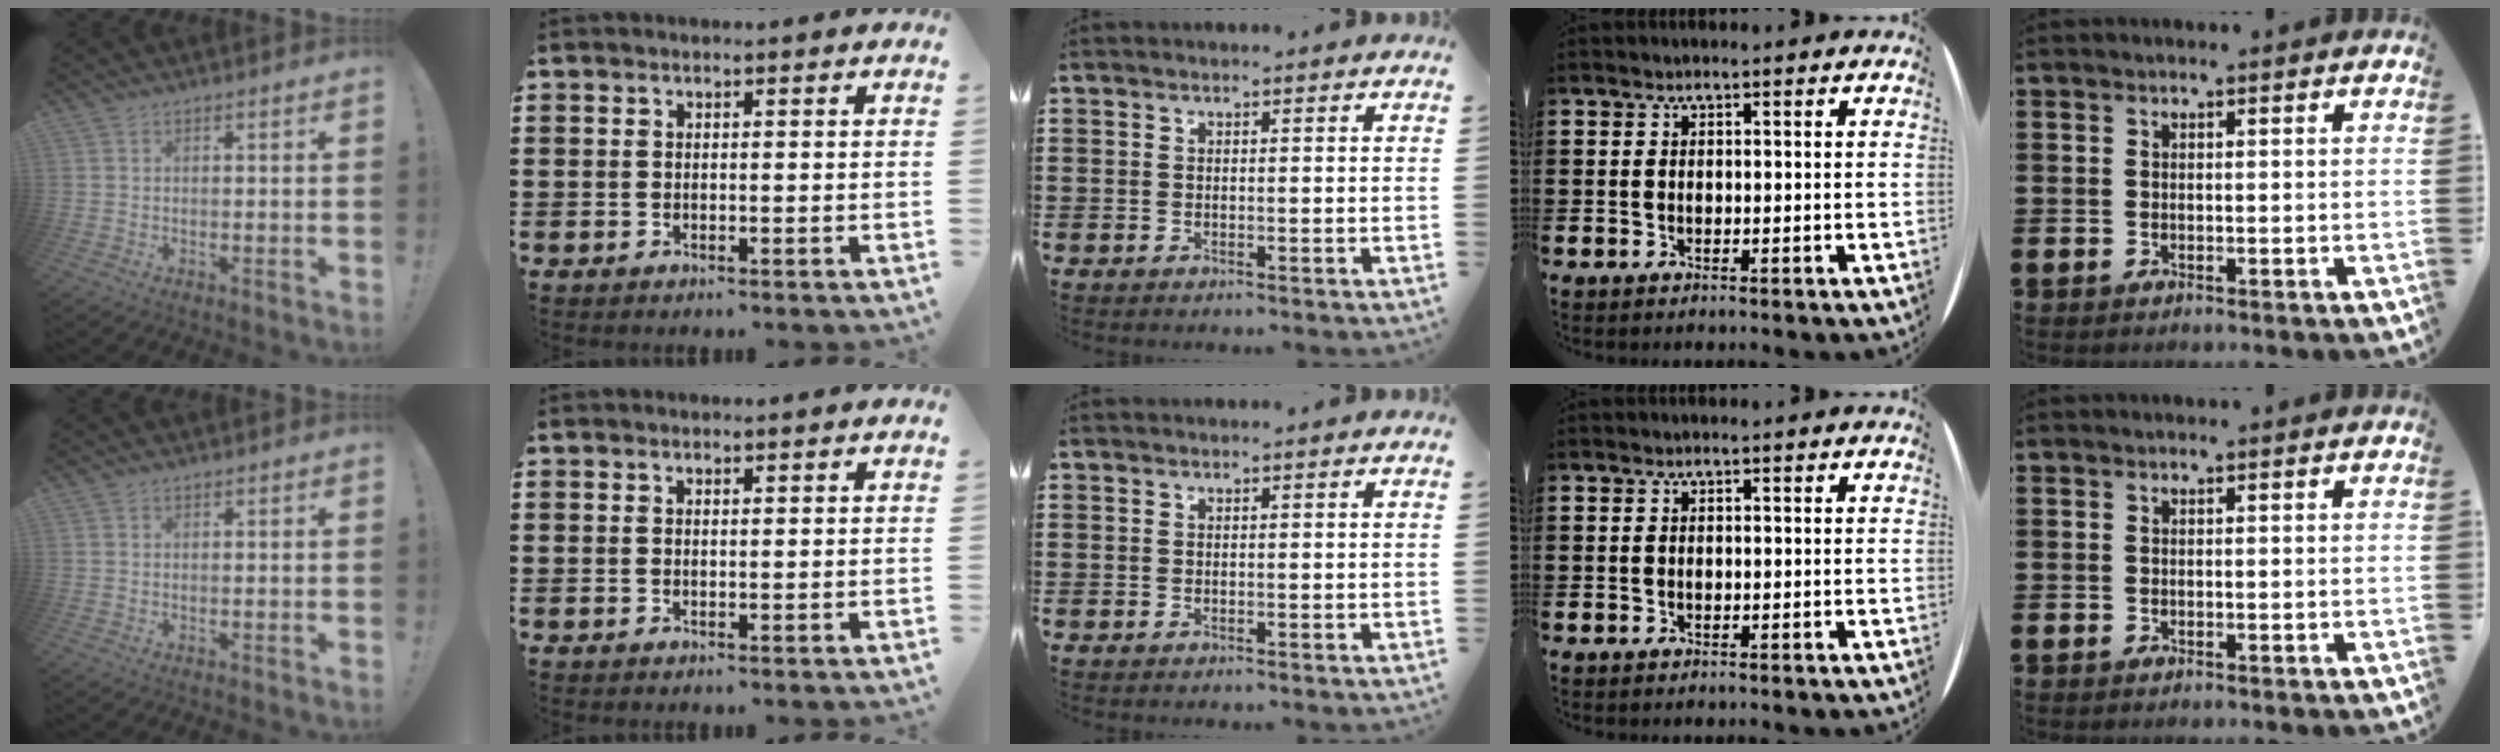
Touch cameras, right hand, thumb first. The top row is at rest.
{"thumb": {"total": 0.6, "force": [0.5, 0.0, -0.1], "torque": [0.009, -0.003, 0.009]}, "index": {"total": 0.7, "force": [0.6, 0.3, 0.2], "torque": [-0.005, 0.002, 0.012]}}